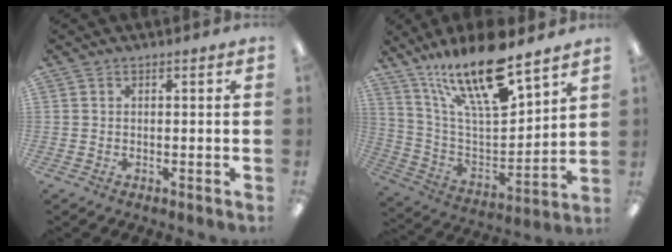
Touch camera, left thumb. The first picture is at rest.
{"total": 21.2, "force": [15.4, 6.0, 13.2], "torque": [-0.243, -0.091, 0.265]}